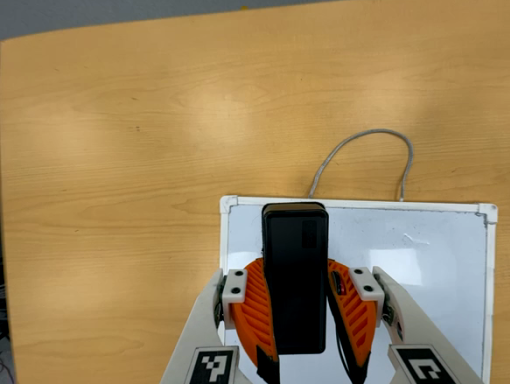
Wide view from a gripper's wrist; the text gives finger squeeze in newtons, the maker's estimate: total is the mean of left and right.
{"total": 8.7, "left": 7.7, "right": 9.8}